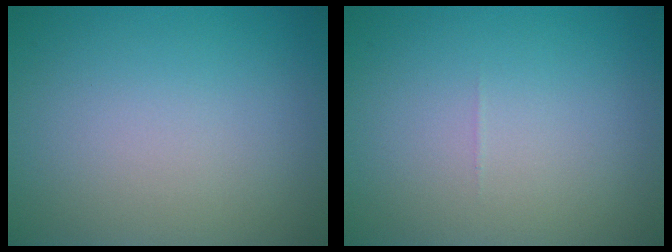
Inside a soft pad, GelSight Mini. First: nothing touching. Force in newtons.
{"total": 0.0}